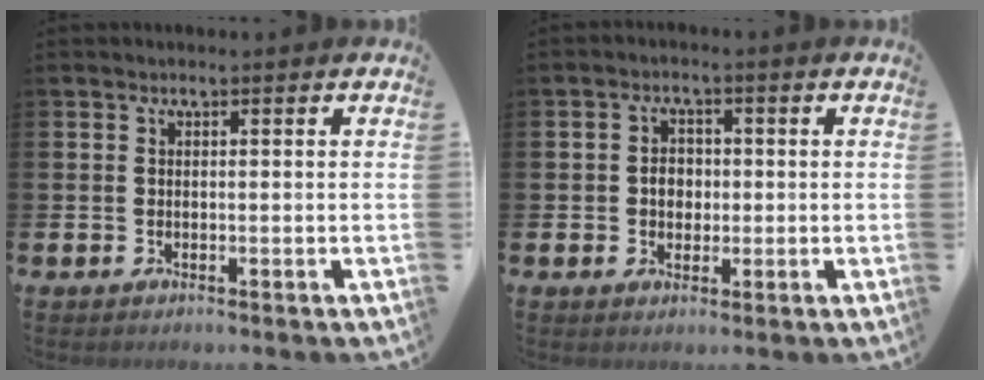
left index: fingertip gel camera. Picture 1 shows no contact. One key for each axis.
{"total": 2.9, "fx": -0.1, "fy": 2.4, "fz": 1.6, "tx": -0.011, "ty": -0.001, "tz": -0.011}